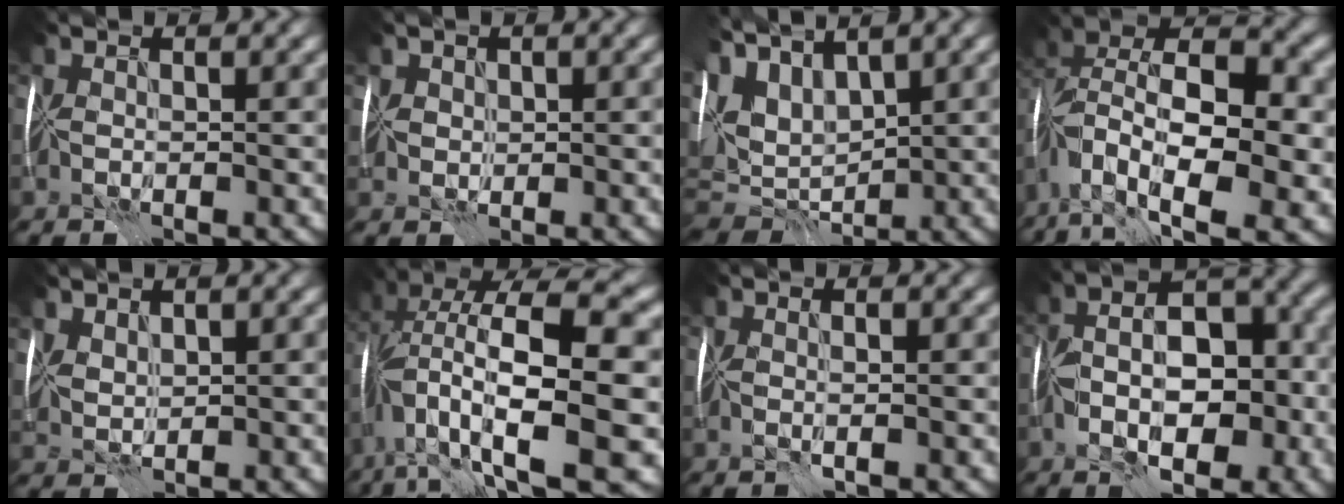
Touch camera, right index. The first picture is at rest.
{"total": 2.9, "force": [1.8, 2.0, 1.0], "torque": [-0.016, 0.019, 0.023]}
{"total": 11.4, "force": [5.1, 5.9, 8.3], "torque": [-0.172, 0.034, 0.094]}
{"total": 14.0, "force": [-4.0, 7.5, 11.1], "torque": [-0.207, 0.009, -0.062]}
{"total": 1.6, "force": [1.3, 0.6, 0.4], "torque": [-0.016, -0.002, 0.035]}
{"total": 14.5, "force": [-1.2, 5.1, 13.5], "torque": [-0.261, 0.006, 0.013]}
{"total": 0.8, "force": [-0.5, -0.6, 0.2], "torque": [0.003, 0.003, -0.005]}
{"total": 9.2, "force": [-2.6, 4.4, 7.6], "torque": [-0.114, 0.012, -0.047]}